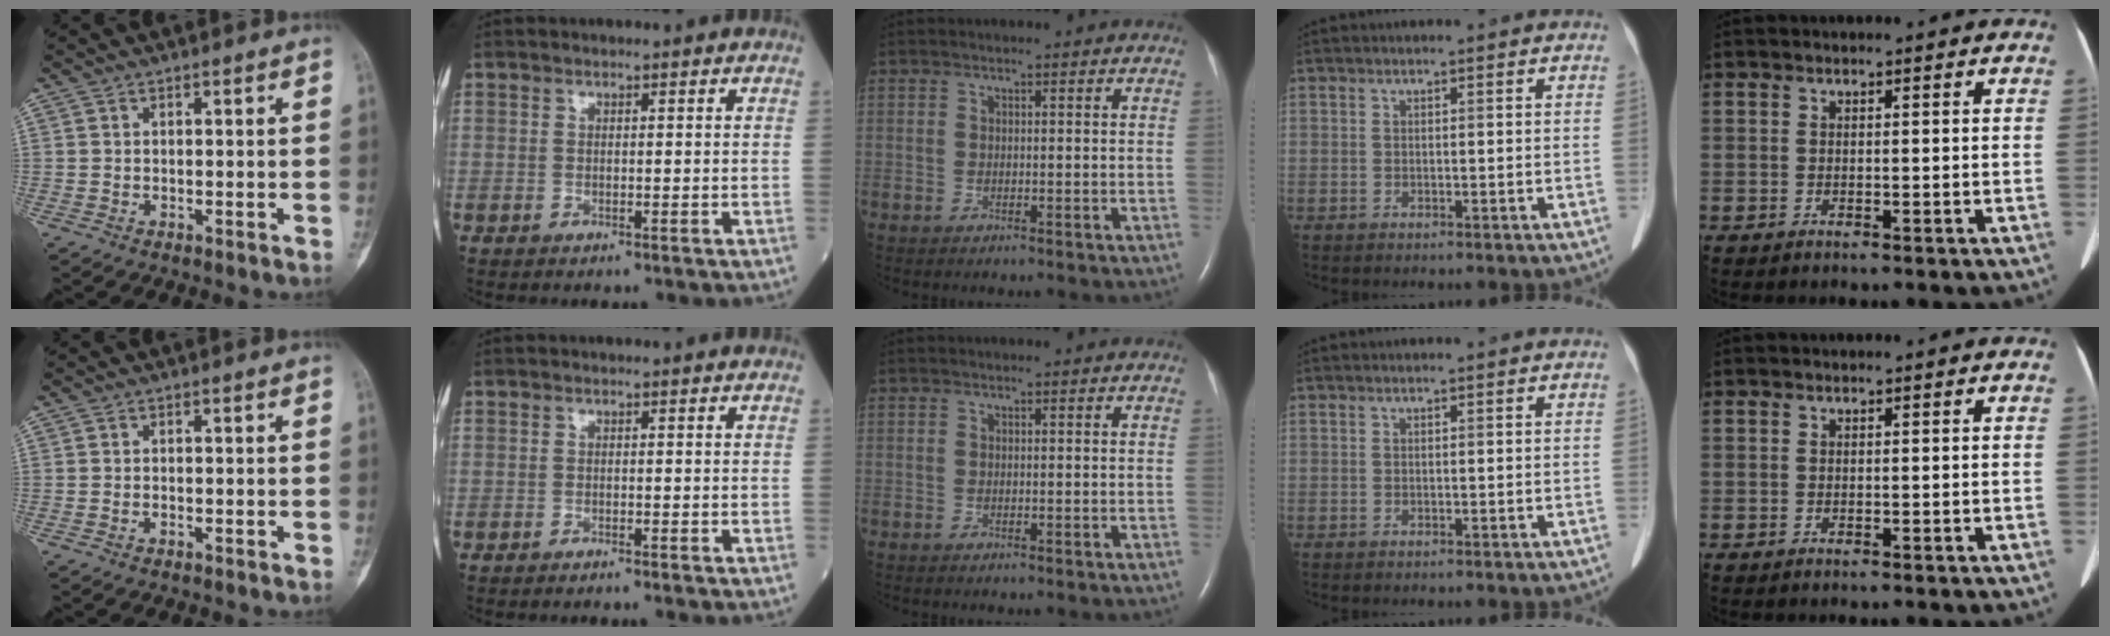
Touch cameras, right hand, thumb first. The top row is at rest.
{"index": {"total": 1.5, "force": [-1.4, -0.2, 0.6], "torque": [-0.007, 0.002, -0.018]}}